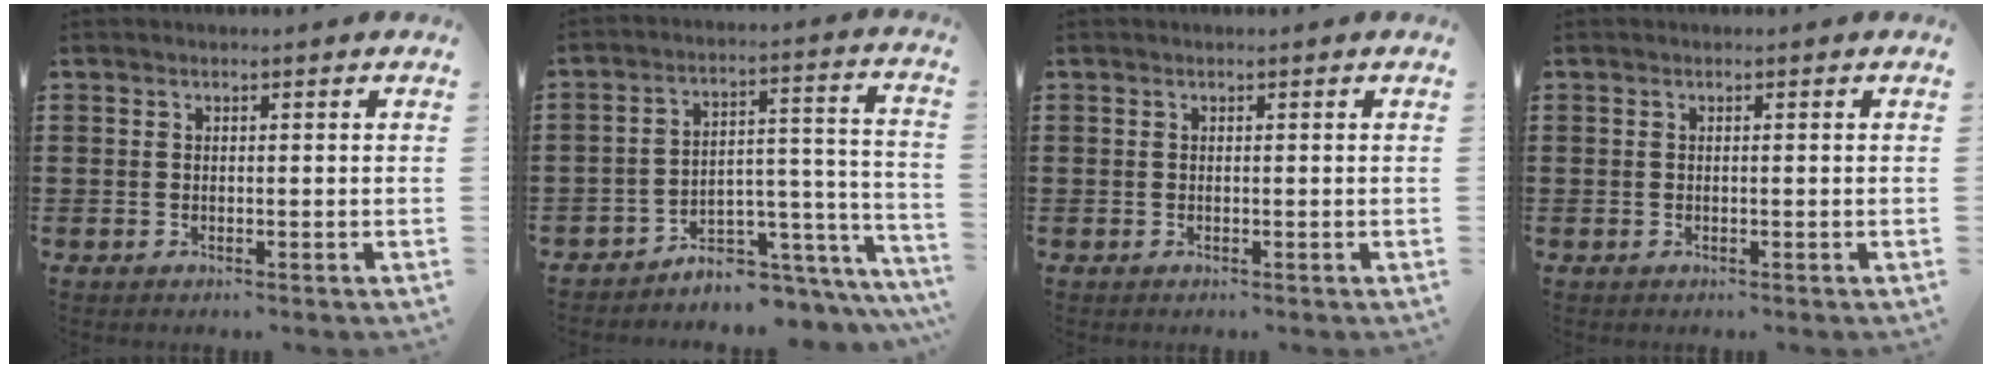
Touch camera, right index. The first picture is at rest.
{"total": 4.9, "force": [-4.2, 2.1, 1.4], "torque": [-0.028, 0.000, -0.081]}
{"total": 0.0}
{"total": 0.0}